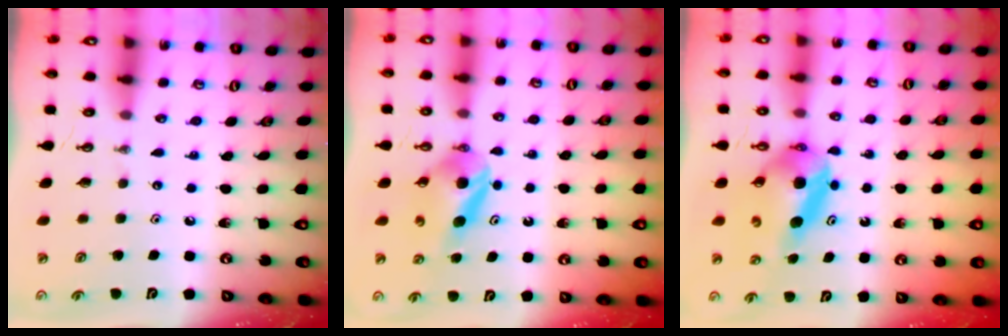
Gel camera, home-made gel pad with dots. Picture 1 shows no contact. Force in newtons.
{"total": 5.6, "press": 5.5, "slide": 1.1}
{"total": 6.9, "press": 6.9, "slide": 0.6}